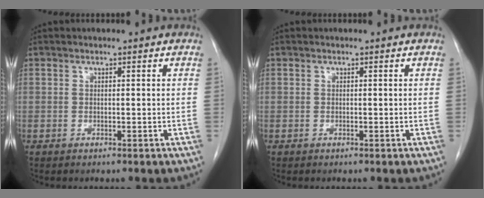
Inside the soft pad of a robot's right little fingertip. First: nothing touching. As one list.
[{"total": 0.0}]